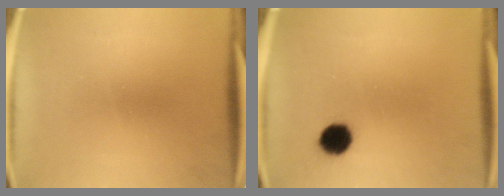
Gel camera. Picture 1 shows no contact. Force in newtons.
{"total": 5.6}